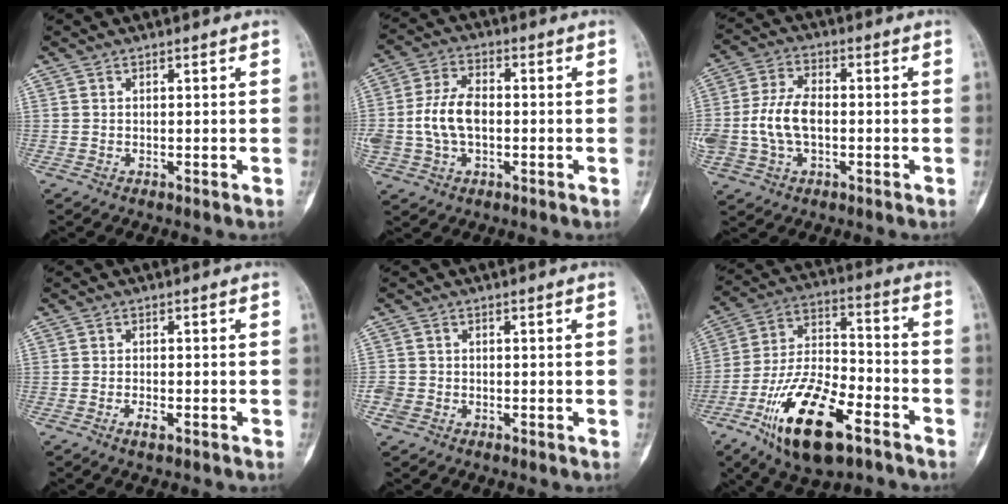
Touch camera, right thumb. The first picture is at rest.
{"total": 9.6, "force": [-0.8, 6.0, 7.4], "torque": [-0.146, 0.019, -0.018]}
{"total": 9.9, "force": [-1.0, 6.0, 7.7], "torque": [-0.159, 0.019, -0.022]}
{"total": 1.7, "force": [-1.0, 0.6, 1.2], "torque": [-0.026, 0.003, -0.021]}
{"total": 2.7, "force": [-1.1, 2.2, 1.0], "torque": [-0.020, 0.006, -0.023]}
{"total": 20.3, "force": [-10.7, 8.6, 14.9], "torque": [-0.271, 0.061, -0.188]}